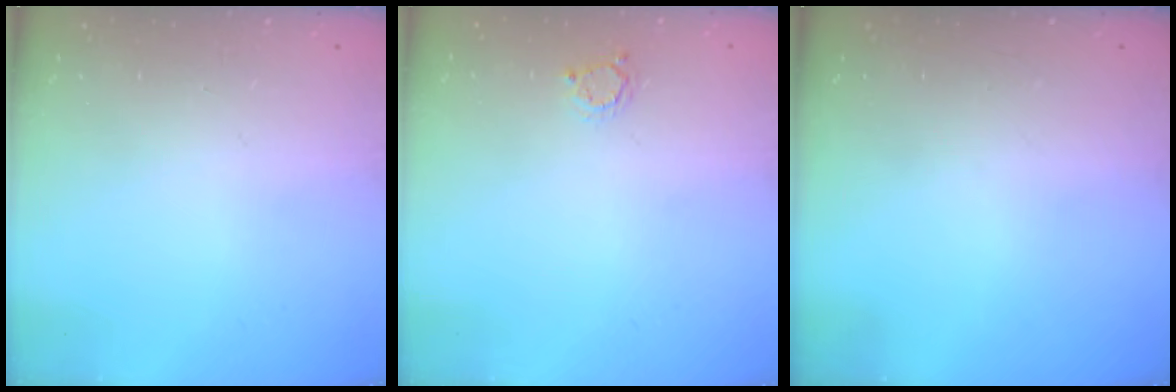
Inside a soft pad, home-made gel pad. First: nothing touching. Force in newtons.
{"total": 2.5, "press": 2.5, "slide": 0.4}
{"total": 0.0}